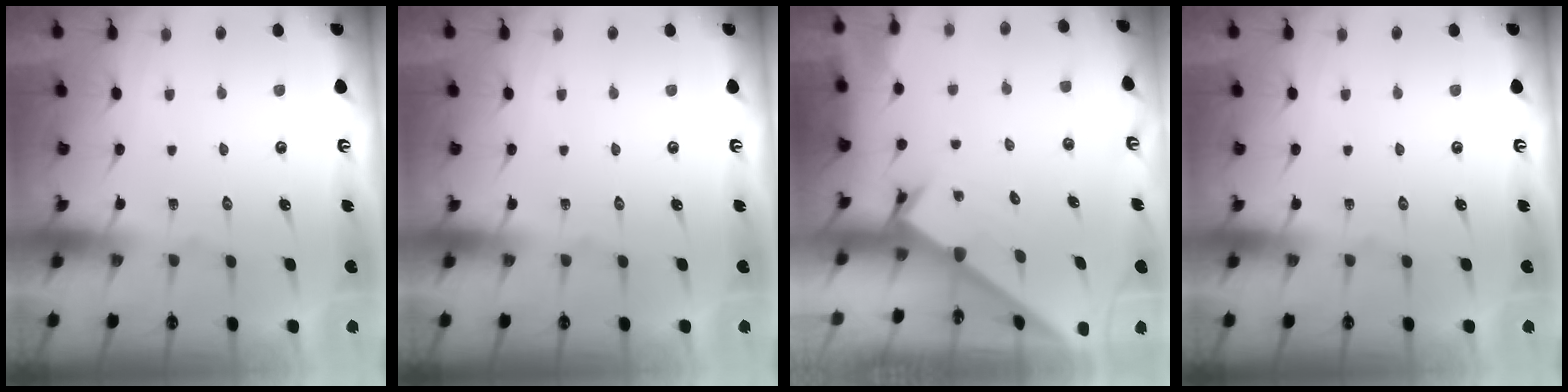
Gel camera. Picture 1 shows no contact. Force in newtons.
{"total": 0.0}
{"total": 1.8, "press": 1.8, "slide": 0.1}
{"total": 0.0}